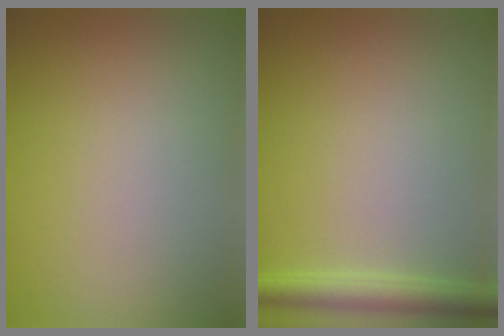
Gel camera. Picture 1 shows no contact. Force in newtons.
{"total": 2.8, "press": 2.8, "slide": 0.2}